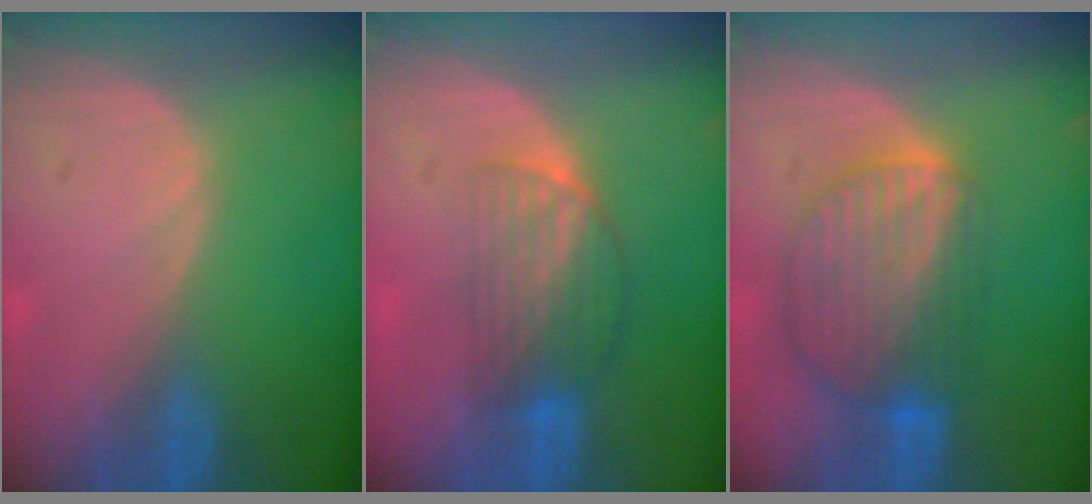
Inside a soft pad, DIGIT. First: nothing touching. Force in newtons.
{"total": 6.5, "press": 5.5, "slide": 3.5}
{"total": 8.8, "press": 7.8, "slide": 4.2}